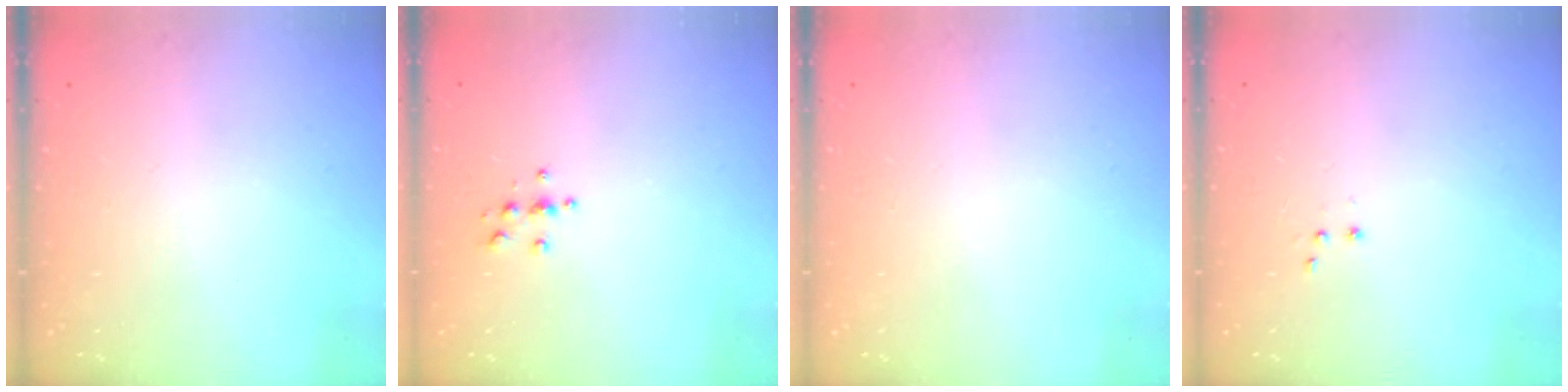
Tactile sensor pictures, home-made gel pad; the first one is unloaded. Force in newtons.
{"total": 4.0, "press": 3.9, "slide": 0.4}
{"total": 0.0}
{"total": 3.0, "press": 2.9, "slide": 0.7}